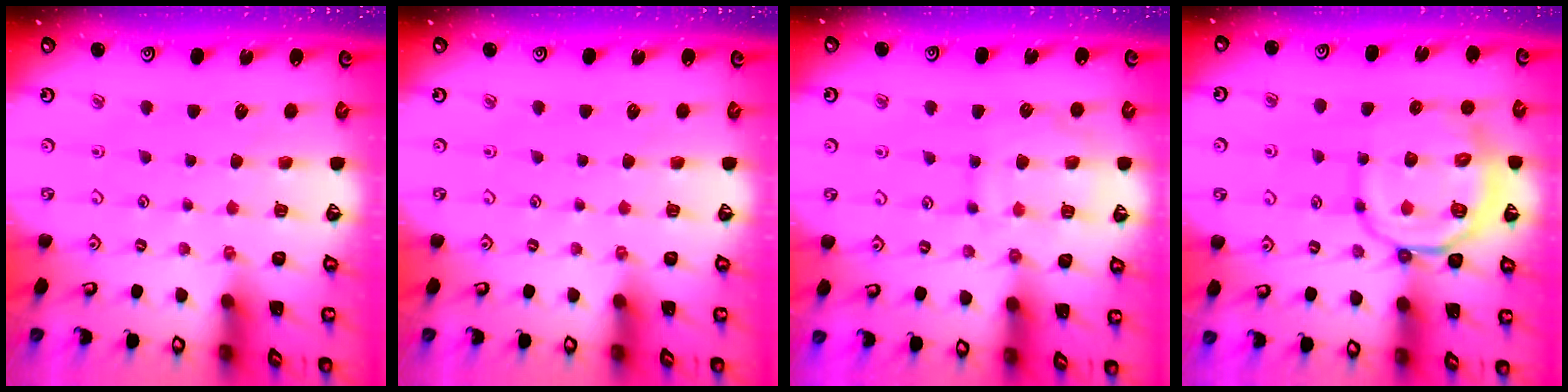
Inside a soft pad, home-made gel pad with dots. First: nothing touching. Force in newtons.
{"total": 0.0}
{"total": 11.7, "press": 11.7, "slide": 1.1}
{"total": 13.9, "press": 13.8, "slide": 1.8}